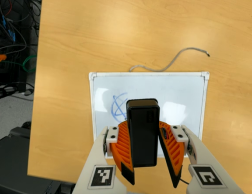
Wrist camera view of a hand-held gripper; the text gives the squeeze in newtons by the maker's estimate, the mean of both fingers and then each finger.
{"total": 6.9, "left": 7.6, "right": 6.3}